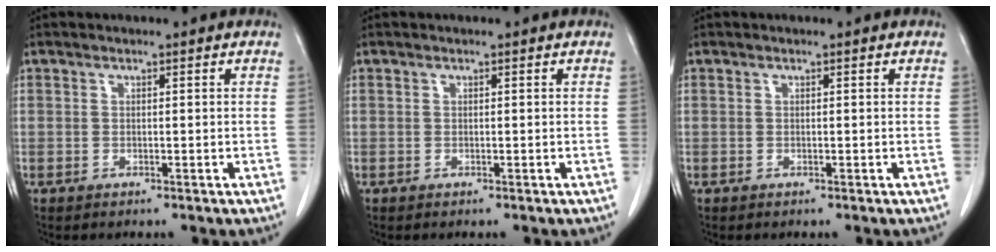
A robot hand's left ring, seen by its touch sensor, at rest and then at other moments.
{"total": 0.0}
{"total": 0.0}